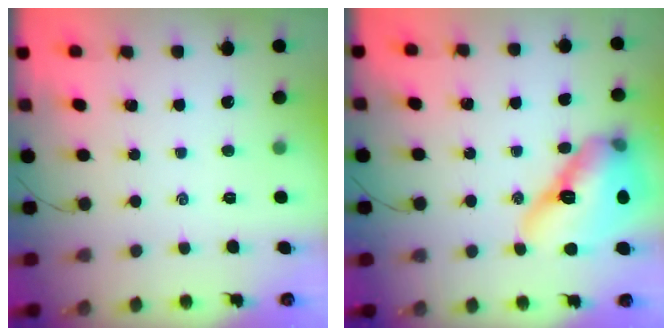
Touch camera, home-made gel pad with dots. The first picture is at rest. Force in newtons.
{"total": 17.3, "press": 16.6, "slide": 5.0}